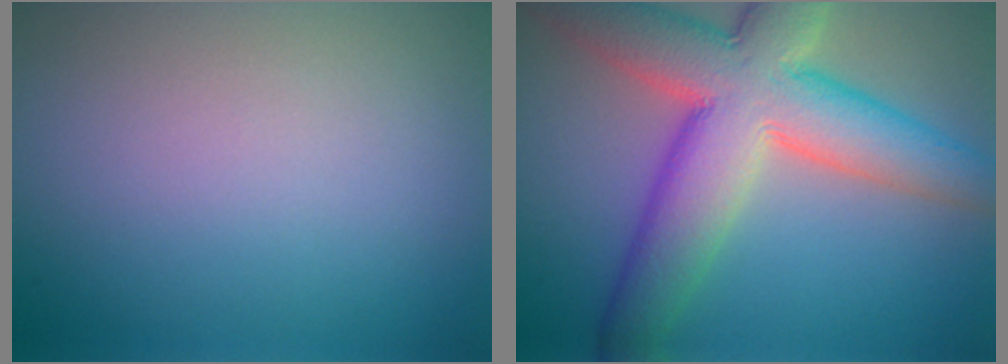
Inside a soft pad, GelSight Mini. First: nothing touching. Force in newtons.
{"total": 11.4, "press": 11.3, "slide": 0.7}